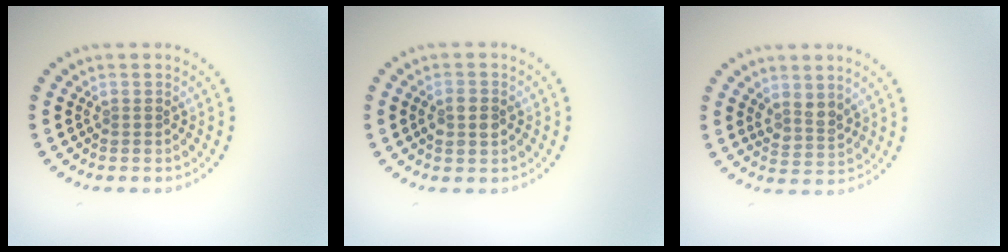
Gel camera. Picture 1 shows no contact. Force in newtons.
{"total": 2.0, "press": 2.0, "slide": 0.2}
{"total": 2.1, "press": 1.8, "slide": 1.2}